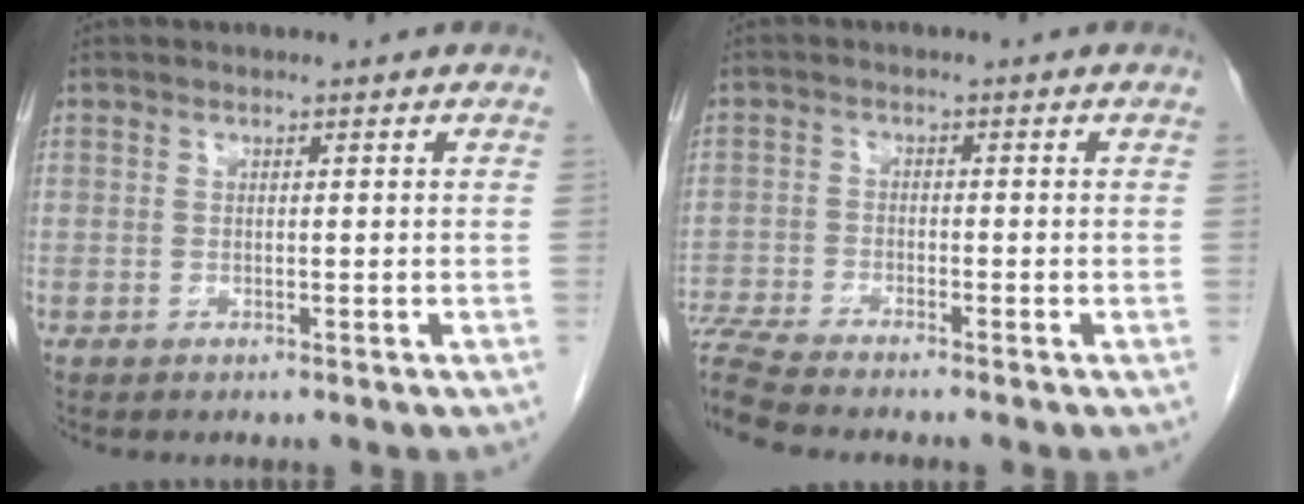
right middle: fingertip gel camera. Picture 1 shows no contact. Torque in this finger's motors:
{"motor_torque": [1.05, -1.09, 0.58, 0.21]}